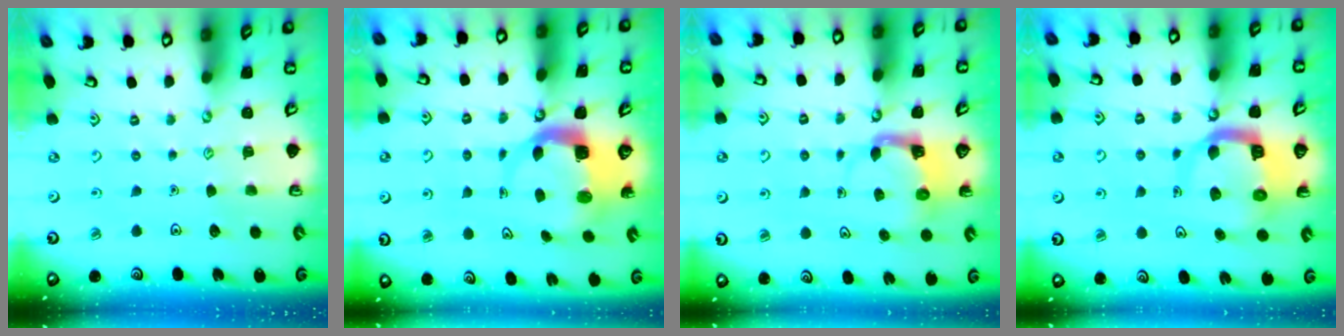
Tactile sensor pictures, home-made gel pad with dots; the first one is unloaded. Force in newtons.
{"total": 5.7, "press": 5.7, "slide": 0.8}
{"total": 3.9, "press": 3.8, "slide": 0.7}
{"total": 9.4, "press": 9.3, "slide": 1.3}